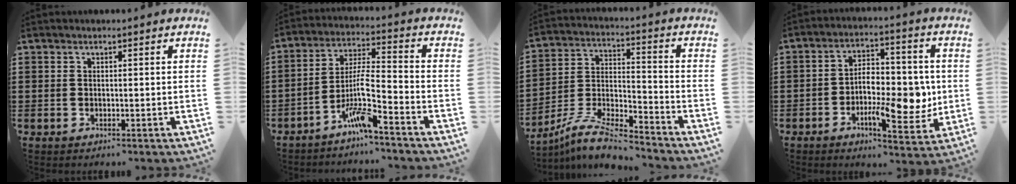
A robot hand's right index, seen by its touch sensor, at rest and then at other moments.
{"total": 8.4, "force": [-5.6, 0.8, 6.3], "torque": [-0.139, -0.009, -0.113]}
{"total": 8.8, "force": [-8.1, 0.6, 3.4], "torque": [-0.075, 0.004, -0.163]}
{"total": 10.6, "force": [-1.7, 4.9, 9.3], "torque": [-0.139, 0.005, -0.030]}